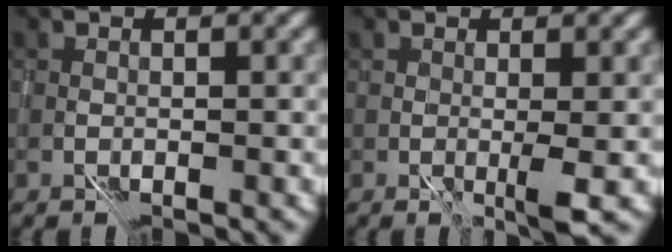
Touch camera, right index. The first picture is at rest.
{"total": 1.7, "force": [1.1, -0.2, 1.3], "torque": [-0.021, 0.002, 0.019]}